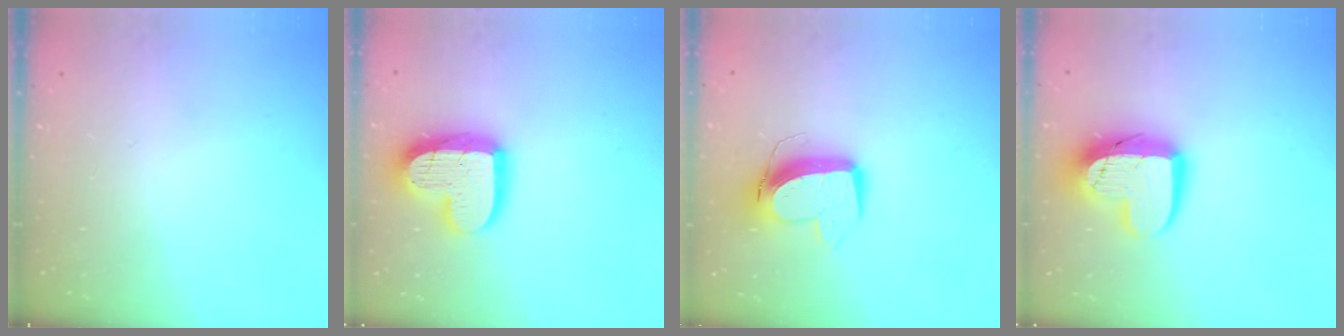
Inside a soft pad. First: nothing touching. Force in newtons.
{"total": 18.3, "press": 18.2, "slide": 1.9}
{"total": 11.7, "press": 11.6, "slide": 1.5}
{"total": 14.3, "press": 14.3, "slide": 1.2}